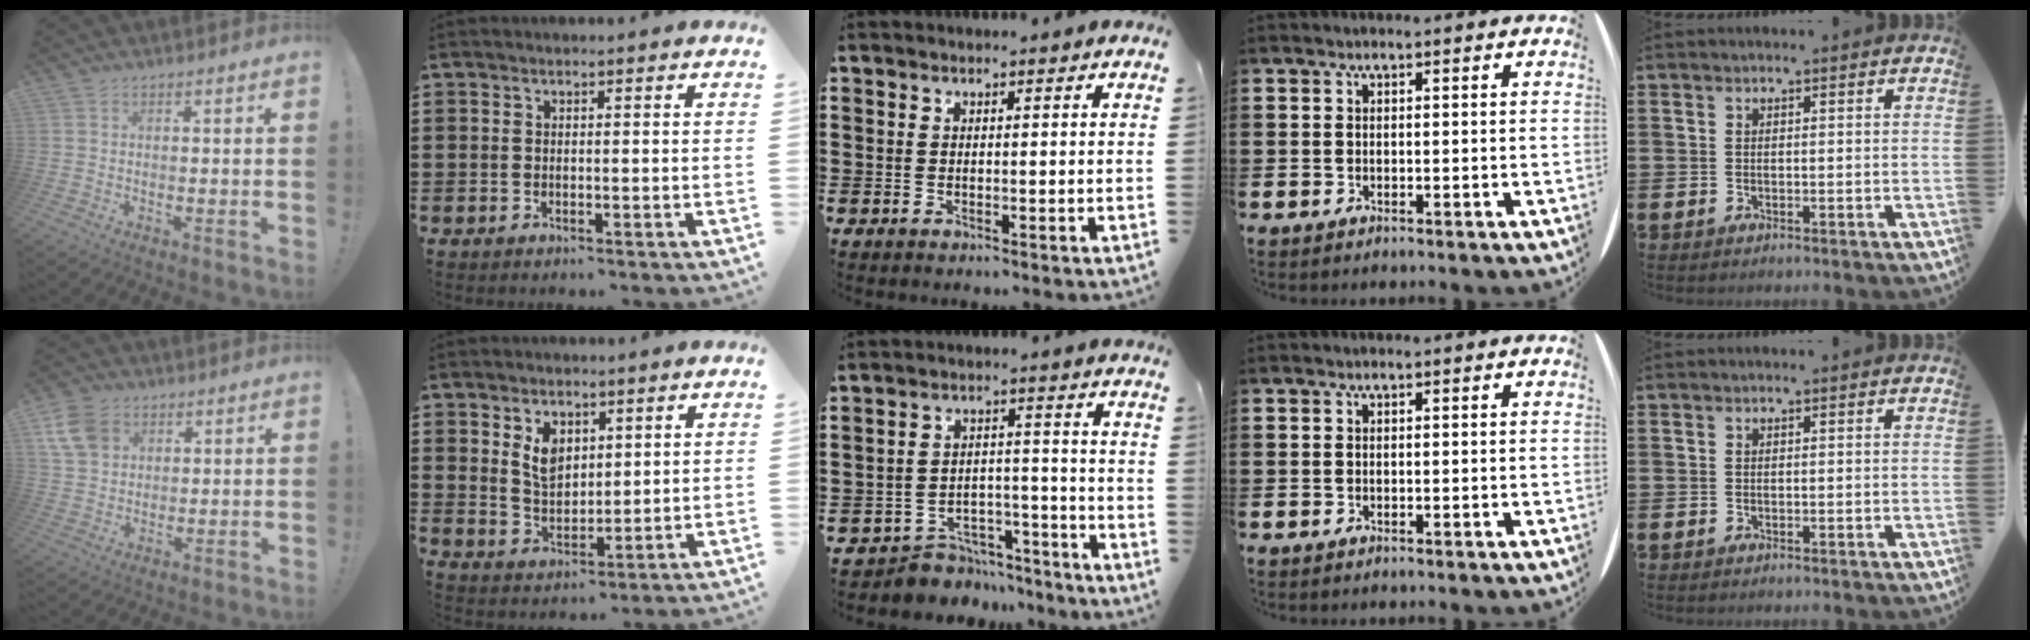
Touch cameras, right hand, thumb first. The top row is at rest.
{"thumb": {"total": 9.9, "force": [4.2, 7.5, 4.9], "torque": [-0.097, -0.010, 0.086]}, "index": {"total": 5.1, "force": [2.4, 3.4, 3.1], "torque": [-0.064, 0.007, 0.042]}, "middle": {"total": 5.6, "force": [-5.4, 1.4, 0.1], "torque": [-0.004, 0.018, -0.110]}}